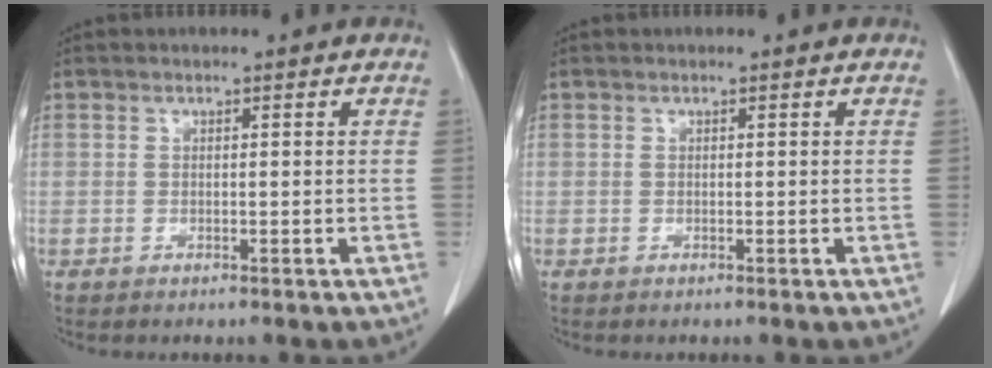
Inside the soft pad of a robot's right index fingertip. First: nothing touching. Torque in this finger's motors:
{"motor_torque": [0.02, -0.02, 0.00, 0.00]}